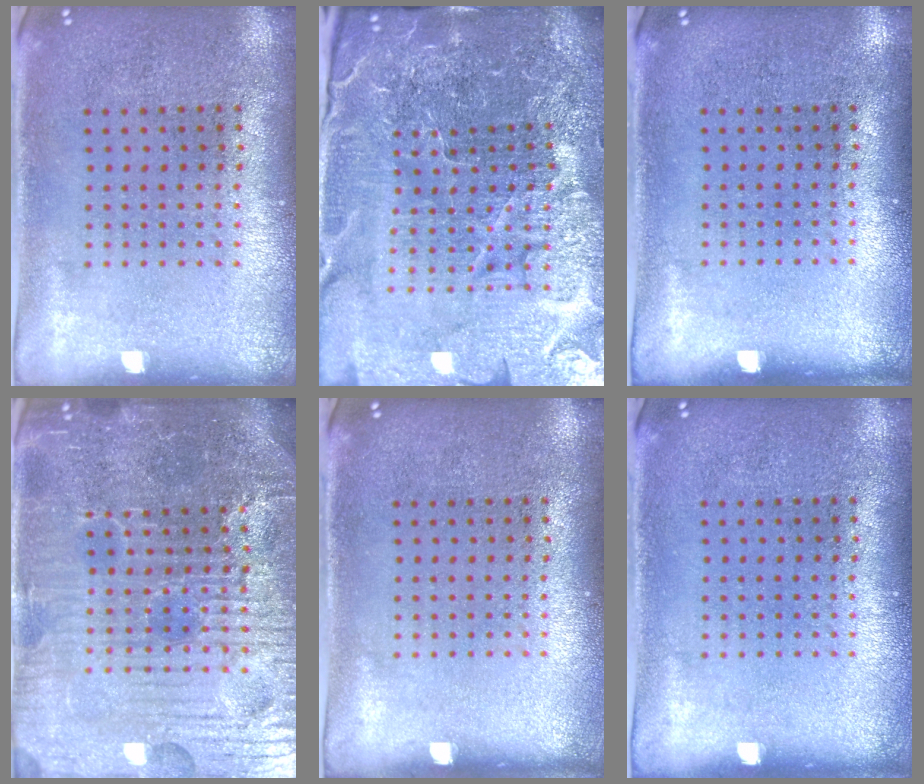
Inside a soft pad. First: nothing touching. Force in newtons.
{"total": 6.7, "press": 5.9, "slide": 3.1}
{"total": 0.0}
{"total": 6.1, "press": 5.7, "slide": 2.3}
{"total": 0.0}
{"total": 0.0}